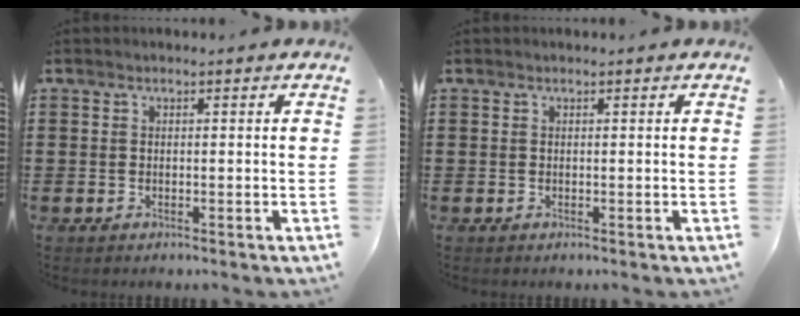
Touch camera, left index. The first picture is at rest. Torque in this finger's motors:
{"motor_torque": [-0.02, 0.00, -0.01, 0.01]}